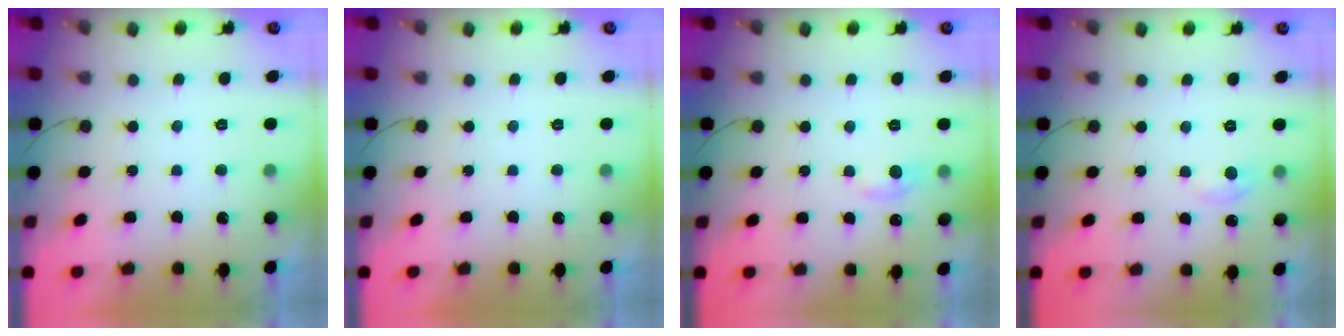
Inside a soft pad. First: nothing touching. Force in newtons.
{"total": 0.0}
{"total": 5.5, "press": 5.4, "slide": 0.7}
{"total": 3.4, "press": 3.4, "slide": 0.5}